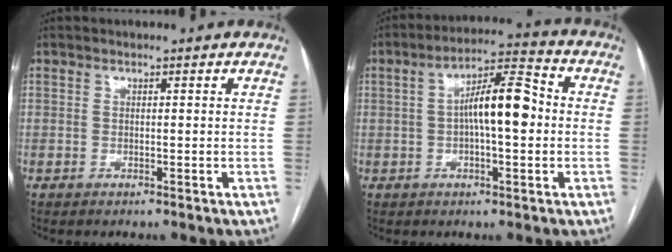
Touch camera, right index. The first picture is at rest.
{"total": 9.9, "force": [0.1, 2.6, 9.6], "torque": [-0.167, 0.028, -0.003]}